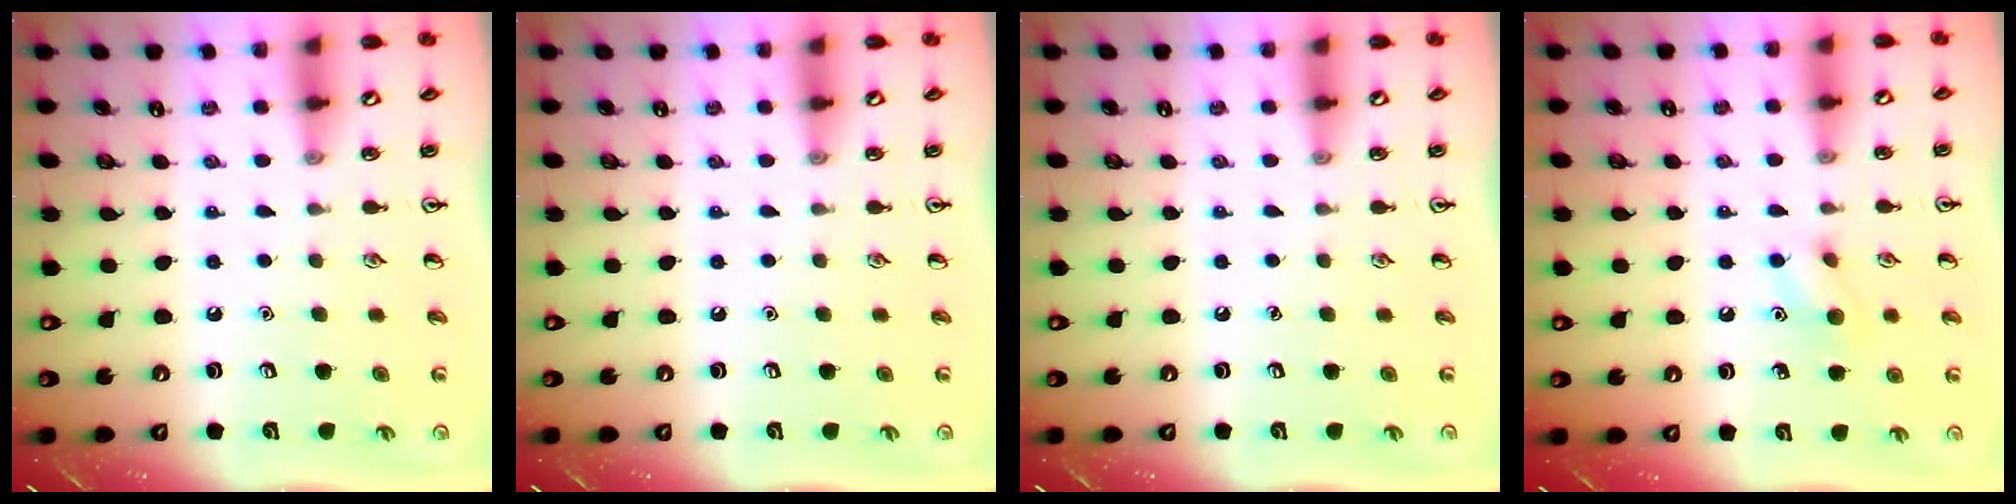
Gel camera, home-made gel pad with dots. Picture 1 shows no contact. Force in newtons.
{"total": 0.0}
{"total": 0.0}
{"total": 7.2, "press": 7.1, "slide": 1.3}